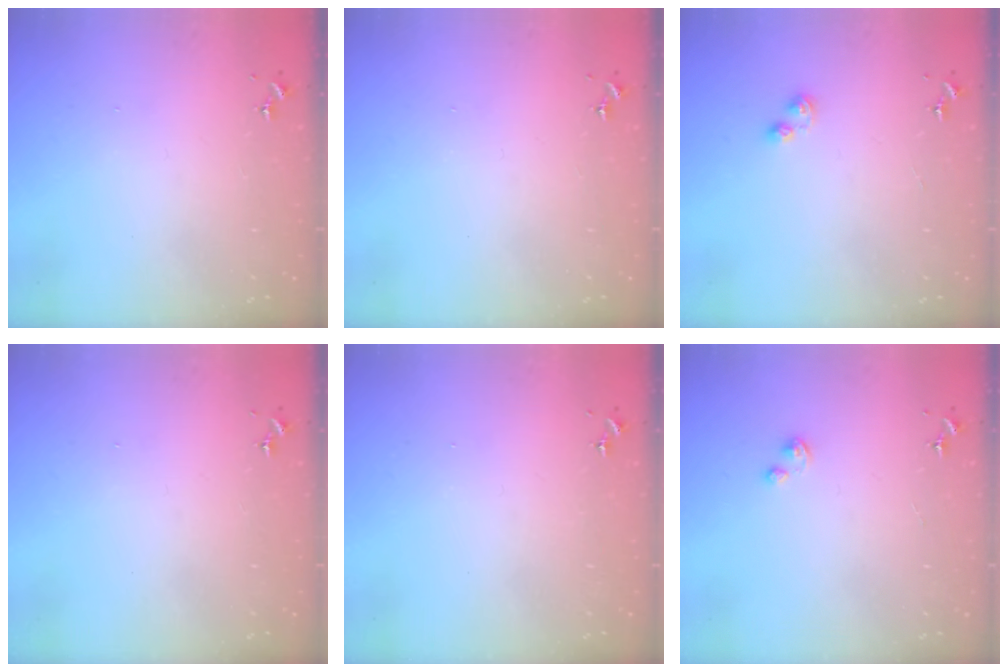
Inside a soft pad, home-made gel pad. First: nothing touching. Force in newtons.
{"total": 0.0}
{"total": 4.8, "press": 4.8, "slide": 0.5}
{"total": 0.0}
{"total": 0.0}
{"total": 2.1, "press": 2.0, "slide": 0.5}